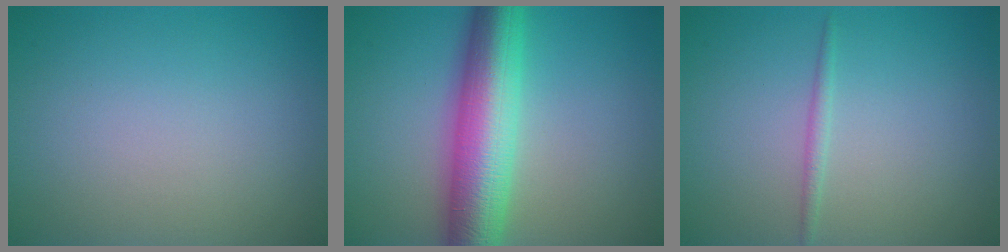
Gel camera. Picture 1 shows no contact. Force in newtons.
{"total": 9.2, "press": 9.2, "slide": 0.1}
{"total": 0.9, "press": 0.9, "slide": 0.0}